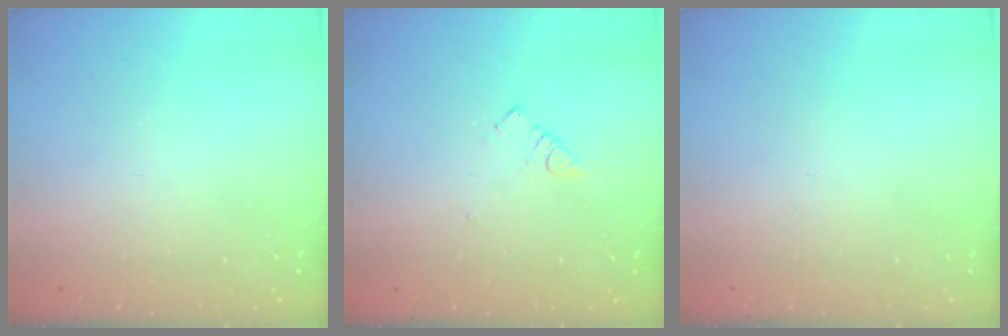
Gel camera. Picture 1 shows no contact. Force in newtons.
{"total": 3.0, "press": 2.9, "slide": 0.4}
{"total": 1.6, "press": 1.6, "slide": 0.1}